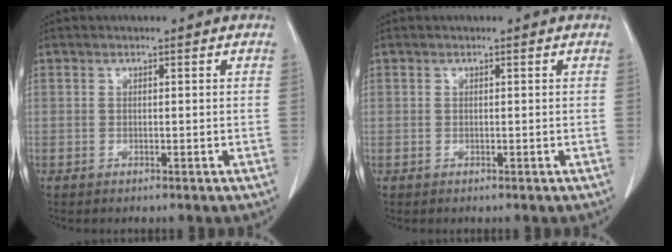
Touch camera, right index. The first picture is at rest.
{"total": 0.0}